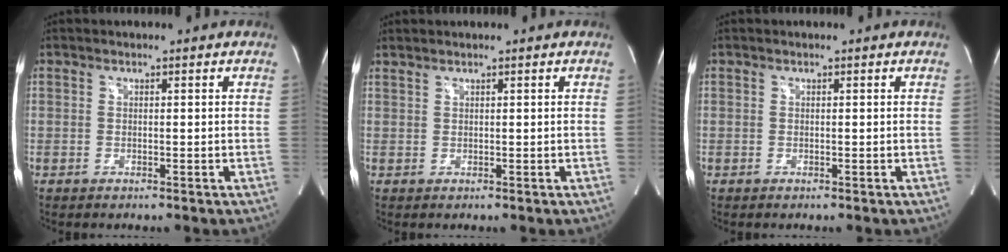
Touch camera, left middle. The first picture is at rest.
{"total": 0.7, "force": [0.7, 0.0, 0.0], "torque": [-0.004, 0.000, 0.018]}
{"total": 0.0}